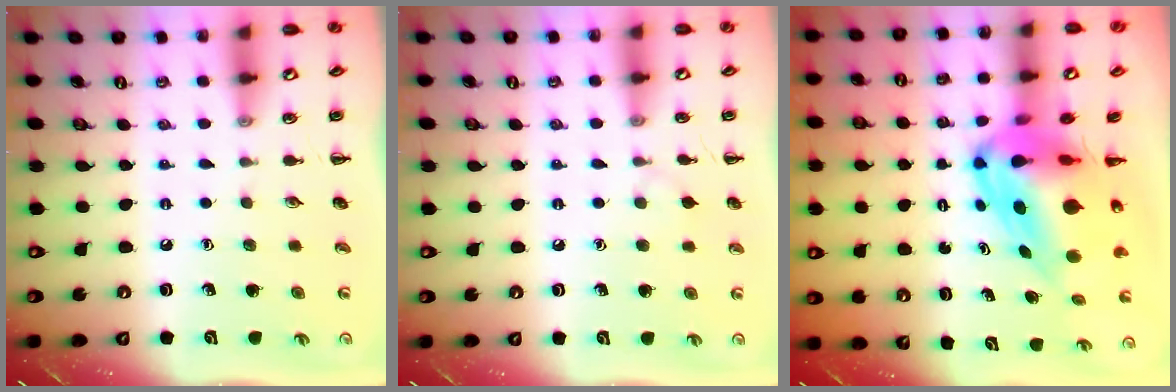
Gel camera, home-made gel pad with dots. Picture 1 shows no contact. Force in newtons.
{"total": 4.2, "press": 3.9, "slide": 1.6}
{"total": 11.0, "press": 10.4, "slide": 3.5}